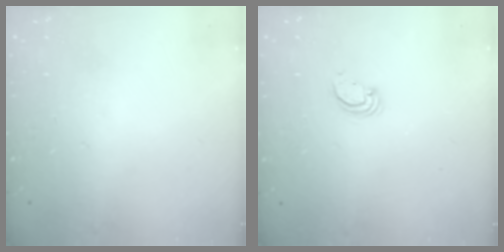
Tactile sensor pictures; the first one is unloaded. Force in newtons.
{"total": 2.9, "press": 2.9, "slide": 0.1}